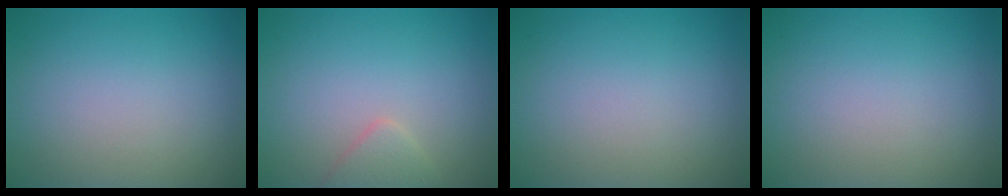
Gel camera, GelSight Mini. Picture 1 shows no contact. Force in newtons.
{"total": 1.6, "press": 1.6, "slide": 0.1}
{"total": 0.0}
{"total": 0.0}